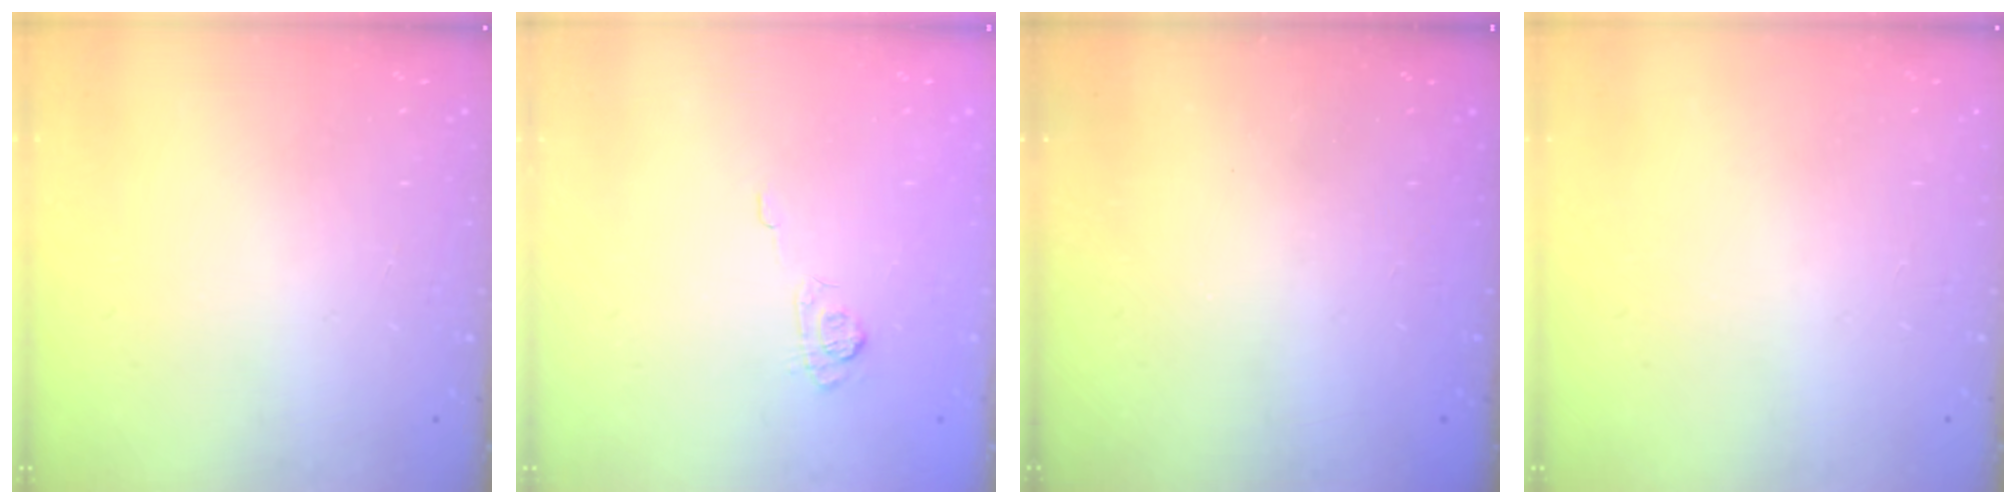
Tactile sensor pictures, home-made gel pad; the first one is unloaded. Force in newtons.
{"total": 6.8, "press": 6.7, "slide": 1.4}
{"total": 2.4, "press": 2.3, "slide": 0.8}
{"total": 0.0}